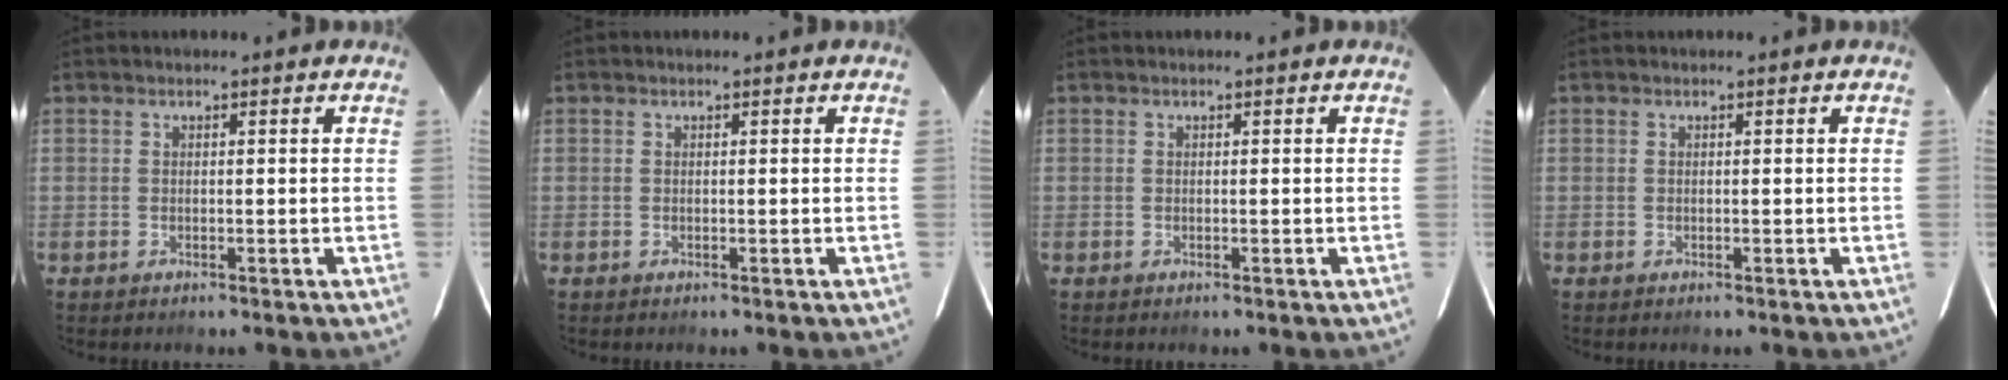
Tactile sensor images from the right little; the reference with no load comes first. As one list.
[{"total": 0.0}, {"total": 0.0}, {"total": 0.0}]